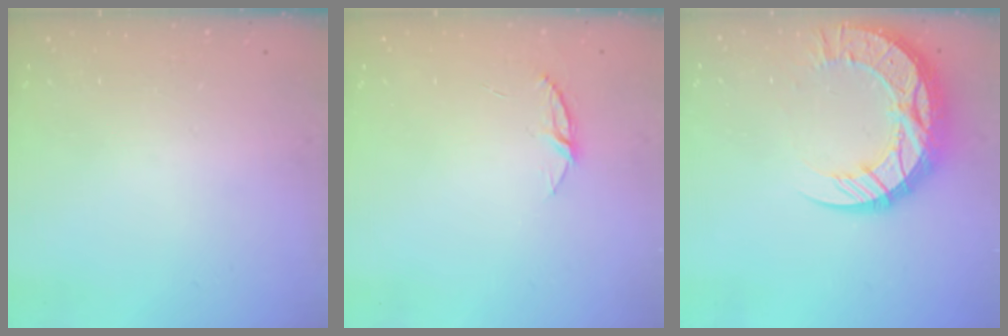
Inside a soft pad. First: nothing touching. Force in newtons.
{"total": 4.6, "press": 4.5, "slide": 0.4}
{"total": 18.2, "press": 18.2, "slide": 1.4}